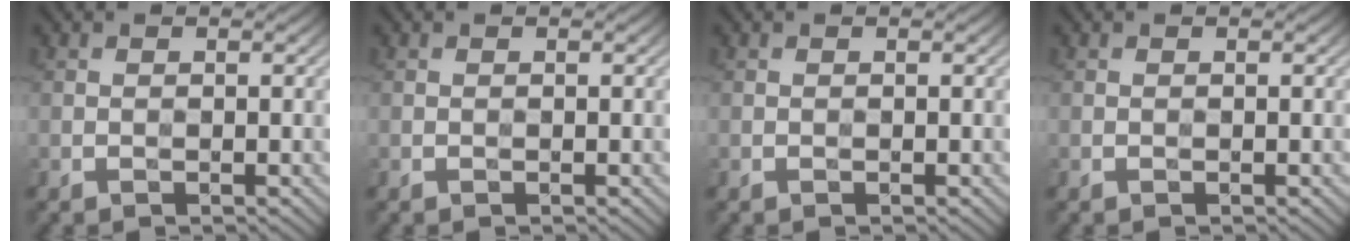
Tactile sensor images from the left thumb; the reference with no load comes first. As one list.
[{"total": 0.0}, {"total": 0.0}, {"total": 0.0}]